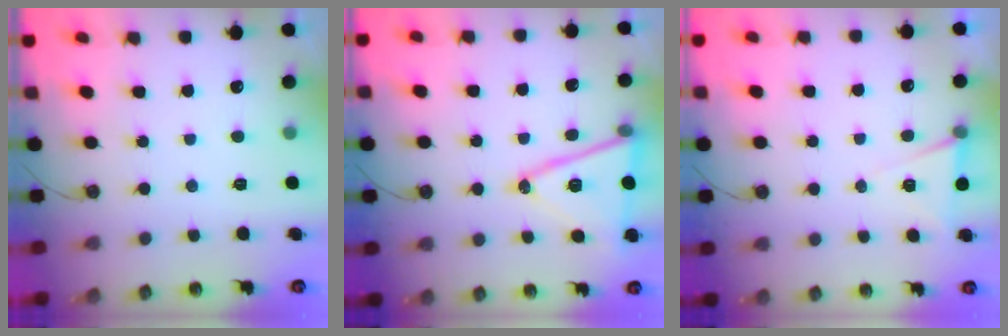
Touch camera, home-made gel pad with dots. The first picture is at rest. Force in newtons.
{"total": 14.8, "press": 14.3, "slide": 3.9}
{"total": 5.7, "press": 3.5, "slide": 4.5}